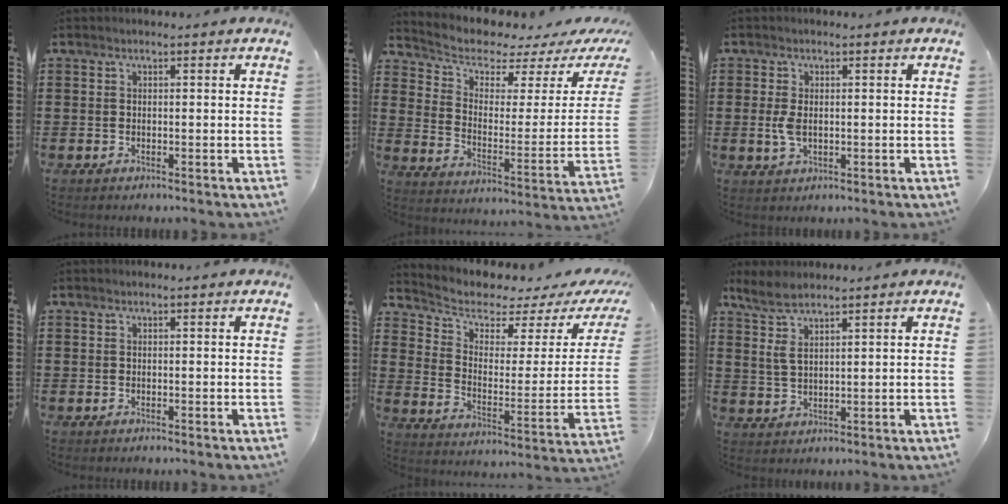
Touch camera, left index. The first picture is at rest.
{"total": 4.5, "force": [4.1, 1.5, 1.1], "torque": [-0.053, -0.037, 0.066]}
{"total": 3.1, "force": [0.1, 1.6, 2.7], "torque": [-0.076, -0.004, -0.006]}
{"total": 0.0}
{"total": 4.2, "force": [3.6, 1.6, 1.4], "torque": [-0.055, -0.029, 0.058]}
{"total": 4.7, "force": [3.1, 1.4, 3.3], "torque": [-0.080, 0.000, 0.054]}